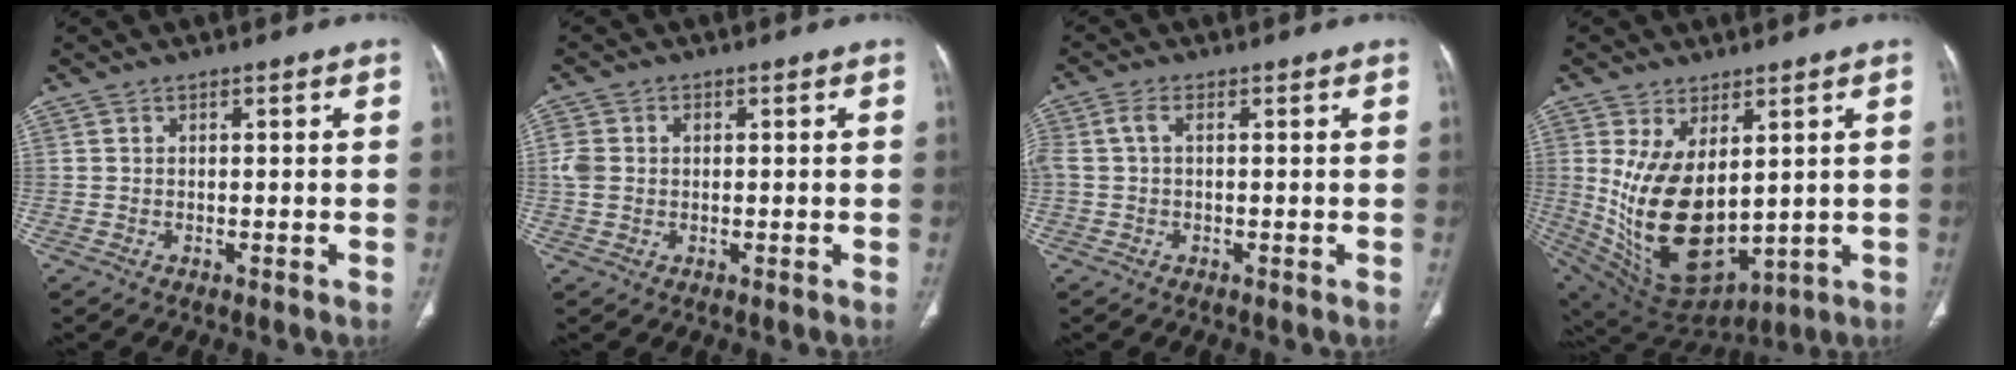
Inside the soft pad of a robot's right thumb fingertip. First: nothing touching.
{"total": 4.2, "force": [0.4, 3.3, 2.5], "torque": [-0.062, 0.014, 0.011]}
{"total": 3.4, "force": [0.7, 1.7, 2.9], "torque": [-0.089, 0.016, 0.014]}
{"total": 17.4, "force": [2.3, 9.6, 14.3], "torque": [-0.256, -0.031, 0.081]}